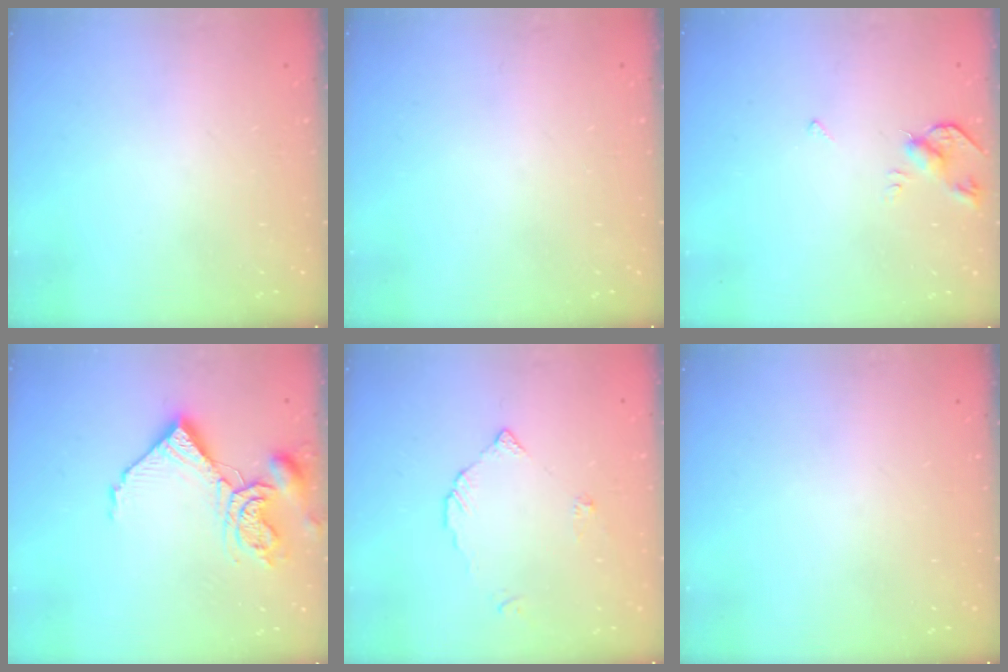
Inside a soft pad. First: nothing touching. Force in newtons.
{"total": 0.0}
{"total": 4.6, "press": 4.5, "slide": 0.9}
{"total": 12.5, "press": 12.4, "slide": 1.5}
{"total": 3.0, "press": 3.0, "slide": 0.2}
{"total": 0.0}